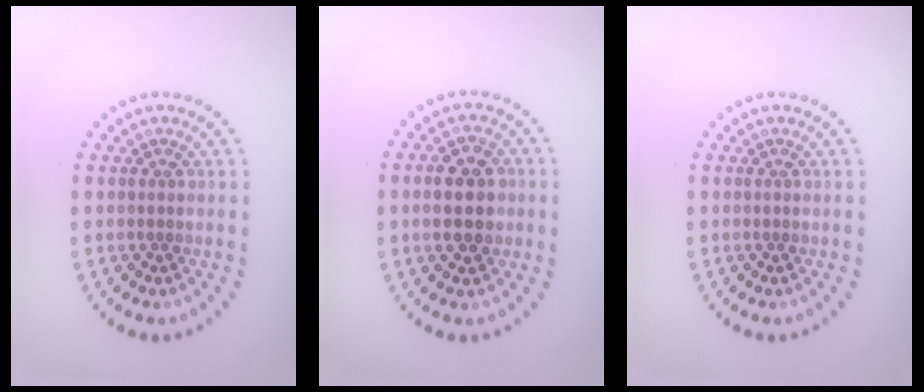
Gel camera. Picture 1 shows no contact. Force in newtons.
{"total": 4.5, "press": 4.5, "slide": 0.1}
{"total": 0.0}